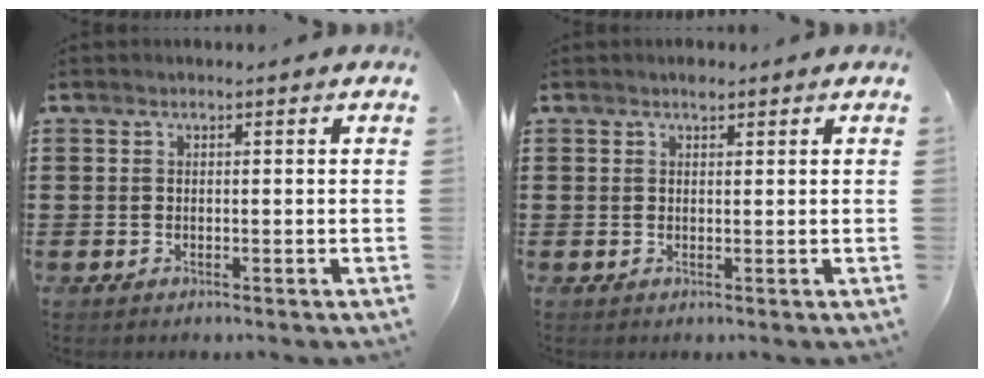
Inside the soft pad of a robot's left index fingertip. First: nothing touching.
{"total": 1.1, "force": [0.9, 0.5, 0.4], "torque": [-0.002, -0.001, 0.015]}